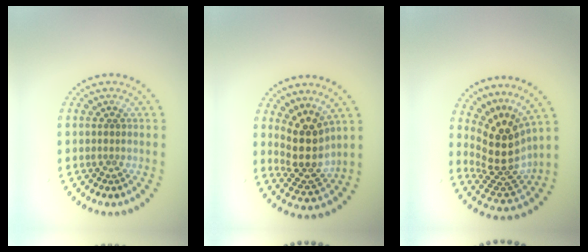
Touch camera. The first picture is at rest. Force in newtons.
{"total": 4.3, "press": 3.5, "slide": 2.4}
{"total": 5.0, "press": 3.6, "slide": 3.5}